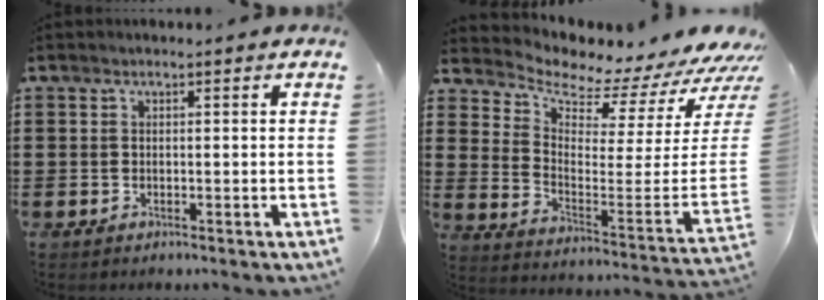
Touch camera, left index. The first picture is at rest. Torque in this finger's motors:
{"motor_torque": [0.27, -1.87, -0.07, -0.01]}